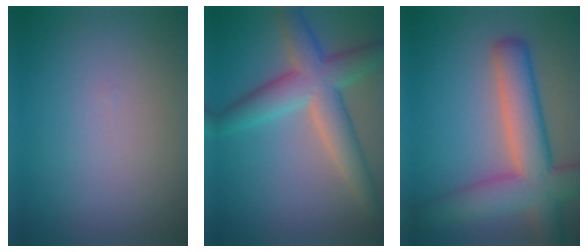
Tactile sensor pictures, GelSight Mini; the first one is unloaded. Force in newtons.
{"total": 6.2, "press": 6.2, "slide": 0.2}
{"total": 8.3, "press": 8.3, "slide": 0.6}